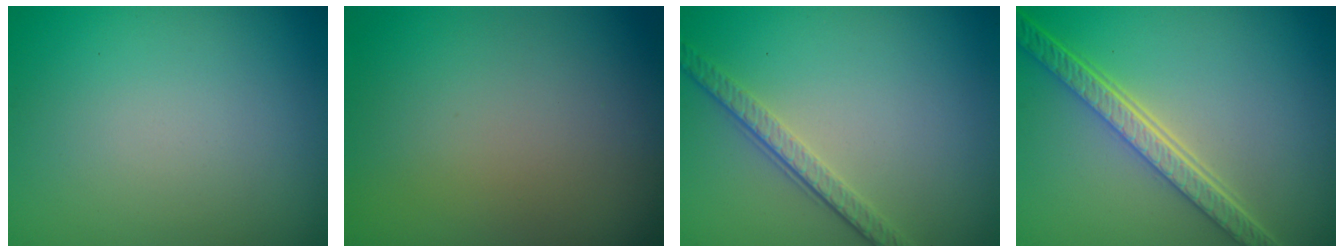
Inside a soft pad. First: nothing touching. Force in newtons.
{"total": 0.0}
{"total": 3.6, "press": 2.5, "slide": 2.6}
{"total": 5.6, "press": 4.1, "slide": 3.8}